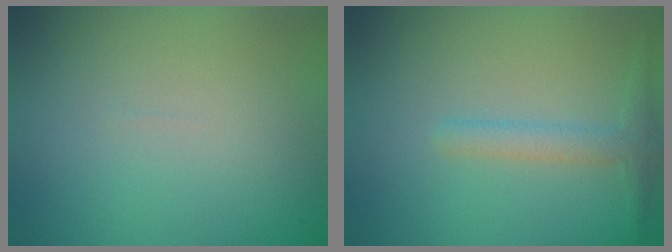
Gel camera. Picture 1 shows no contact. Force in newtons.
{"total": 2.0, "press": 2.0, "slide": 0.1}